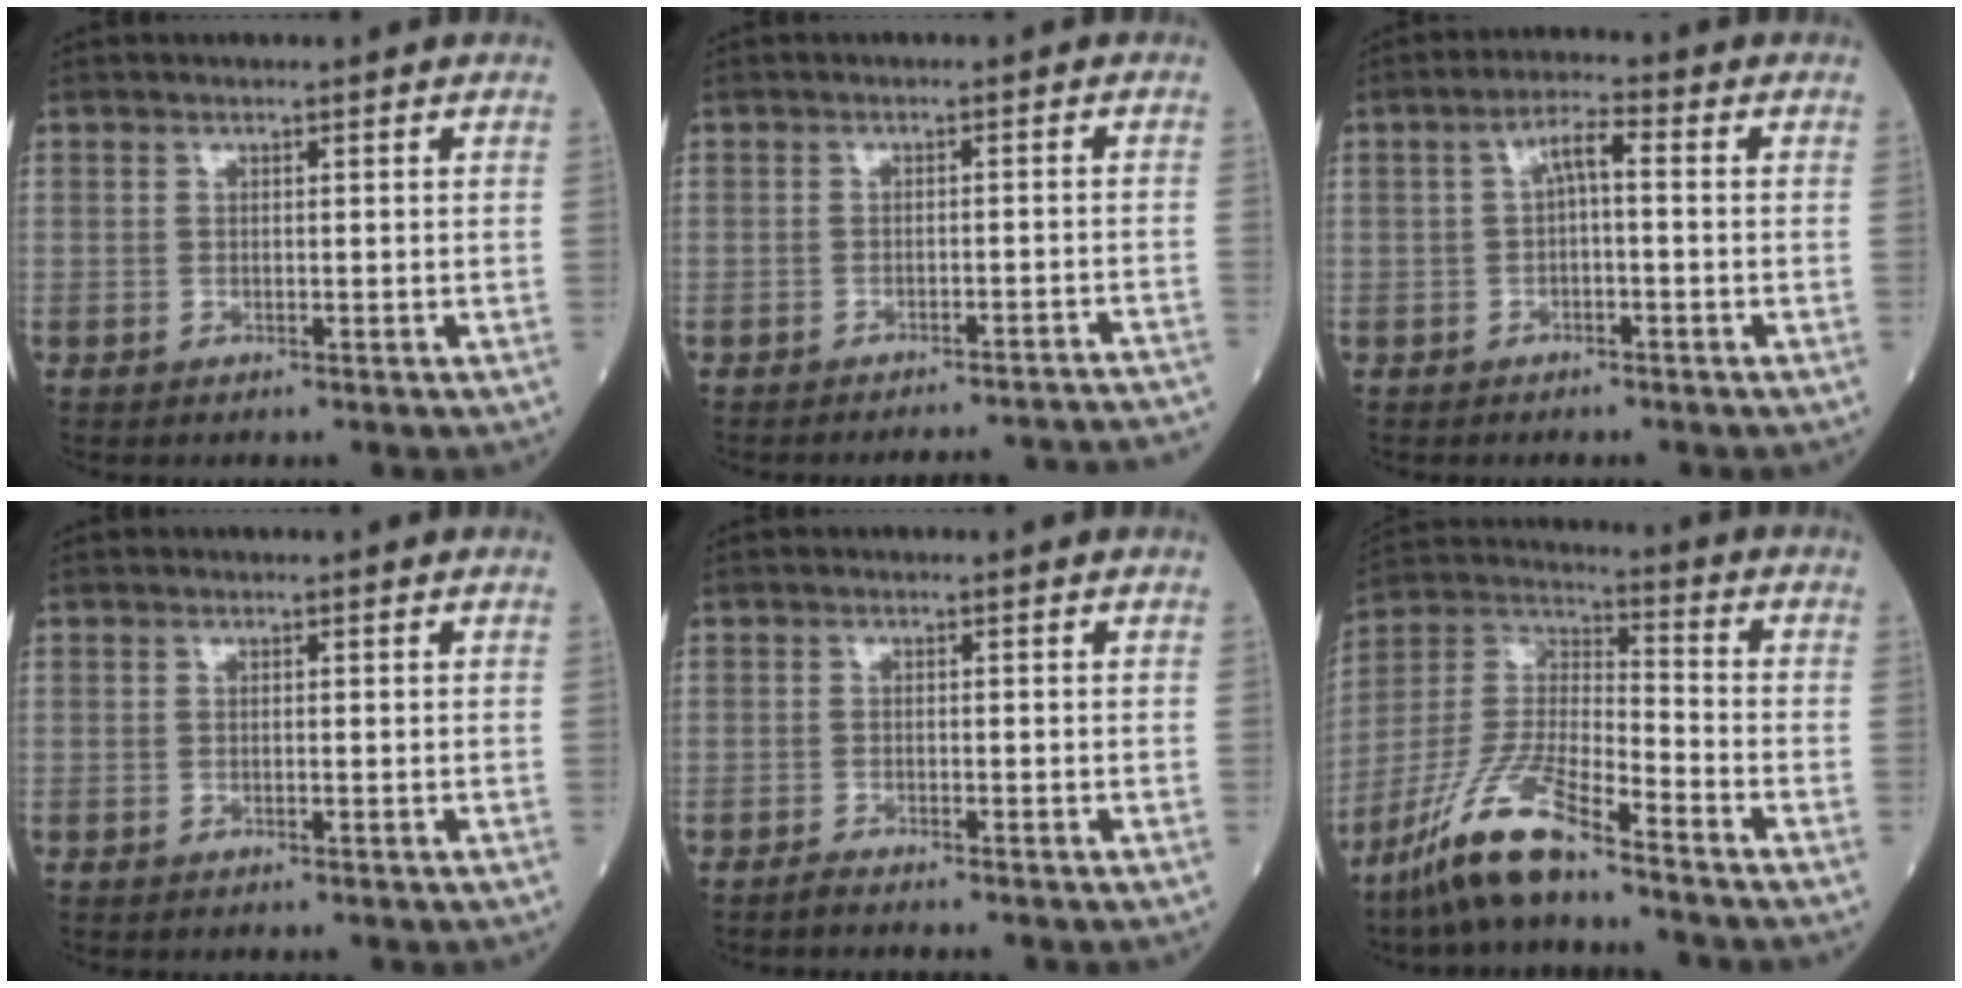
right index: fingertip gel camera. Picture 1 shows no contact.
{"total": 15.0, "force": [-14.7, -0.9, 2.6], "torque": [-0.007, -0.006, -0.166]}
{"total": 3.7, "force": [0.0, 0.9, 3.6], "torque": [-0.061, 0.017, -0.002]}
{"total": 0.0}
{"total": 1.3, "force": [-1.2, -0.3, 0.4], "torque": [-0.014, -0.002, -0.023]}
{"total": 12.7, "force": [-9.5, 1.4, 8.3], "torque": [-0.185, -0.011, -0.185]}